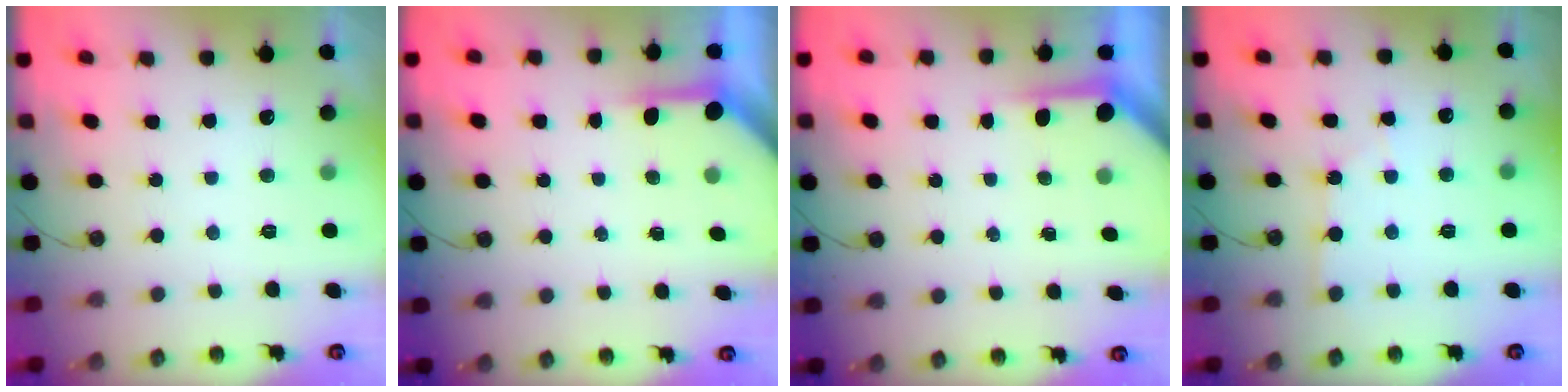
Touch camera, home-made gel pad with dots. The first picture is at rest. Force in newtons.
{"total": 3.8, "press": 3.8, "slide": 0.3}
{"total": 3.9, "press": 3.9, "slide": 0.4}
{"total": 4.6, "press": 4.6, "slide": 0.7}